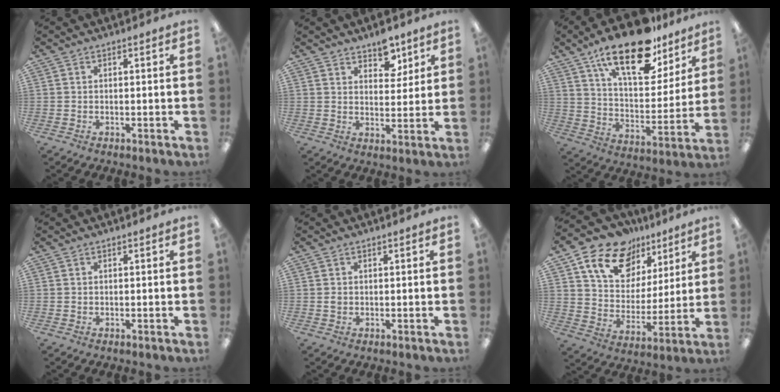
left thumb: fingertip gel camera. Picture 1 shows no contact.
{"total": 6.8, "force": [5.2, 3.6, 2.5], "torque": [-0.009, -0.033, 0.088]}
{"total": 22.0, "force": [15.0, 9.1, 13.3], "torque": [-0.212, -0.086, 0.255]}
{"total": 0.0}
{"total": 0.9, "force": [0.1, 0.8, 0.3], "torque": [-0.007, 0.005, 0.000]}
{"total": 15.7, "force": [9.9, 10.6, 6.1], "torque": [-0.120, -0.050, 0.187]}